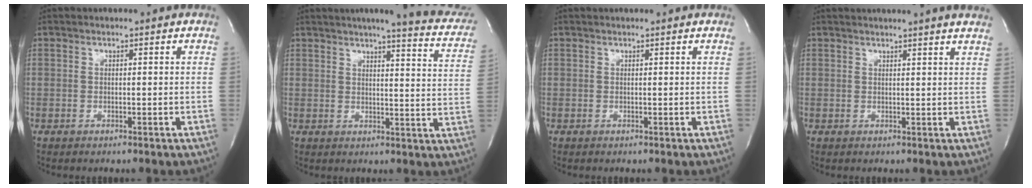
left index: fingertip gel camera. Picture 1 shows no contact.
{"total": 15.0, "force": [12.4, 1.5, 8.3], "torque": [-0.098, -0.026, 0.128]}
{"total": 1.8, "force": [1.7, 0.0, 0.5], "torque": [-0.013, 0.017, 0.022]}
{"total": 9.3, "force": [8.5, -0.6, 3.7], "torque": [-0.054, 0.007, 0.085]}